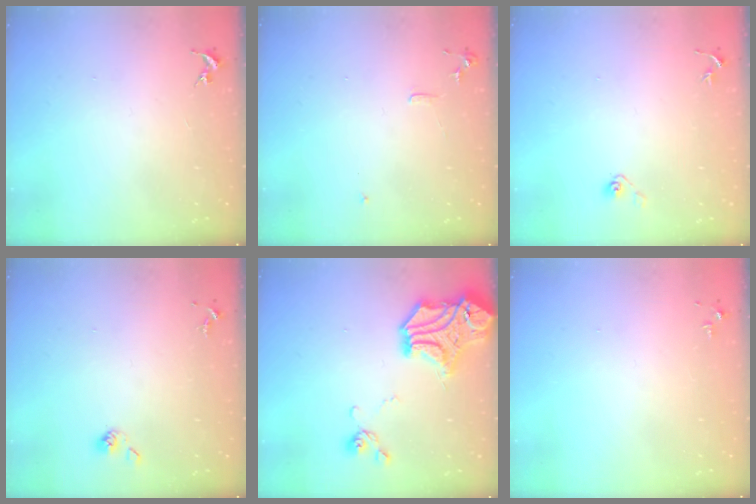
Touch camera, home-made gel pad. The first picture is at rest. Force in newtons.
{"total": 6.0, "press": 6.0, "slide": 0.7}
{"total": 3.9, "press": 3.3, "slide": 2.0}
{"total": 4.2, "press": 4.0, "slide": 1.1}
{"total": 18.9, "press": 18.7, "slide": 2.7}
{"total": 2.8, "press": 2.8, "slide": 0.4}